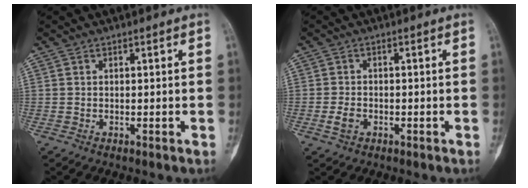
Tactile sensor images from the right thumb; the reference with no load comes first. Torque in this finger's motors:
{"motor_torque": [-0.46, -0.02, 0.25, 0.05, -0.03]}